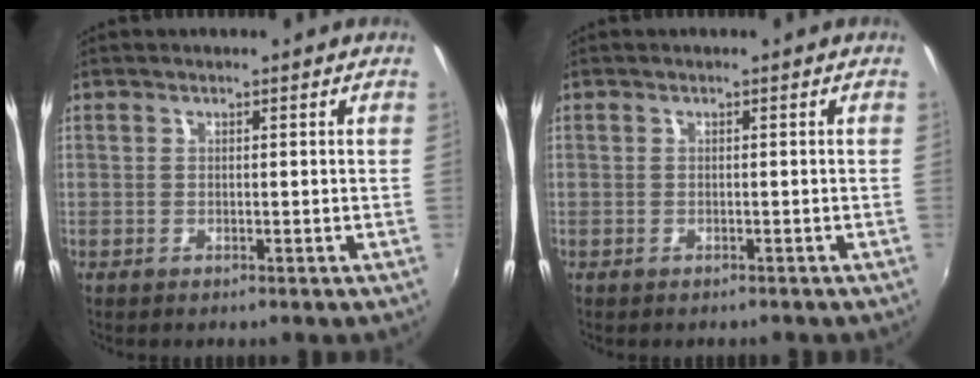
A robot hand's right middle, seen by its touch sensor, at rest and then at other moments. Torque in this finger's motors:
{"motor_torque": [0.99, -1.15, 0.06, 0.02]}